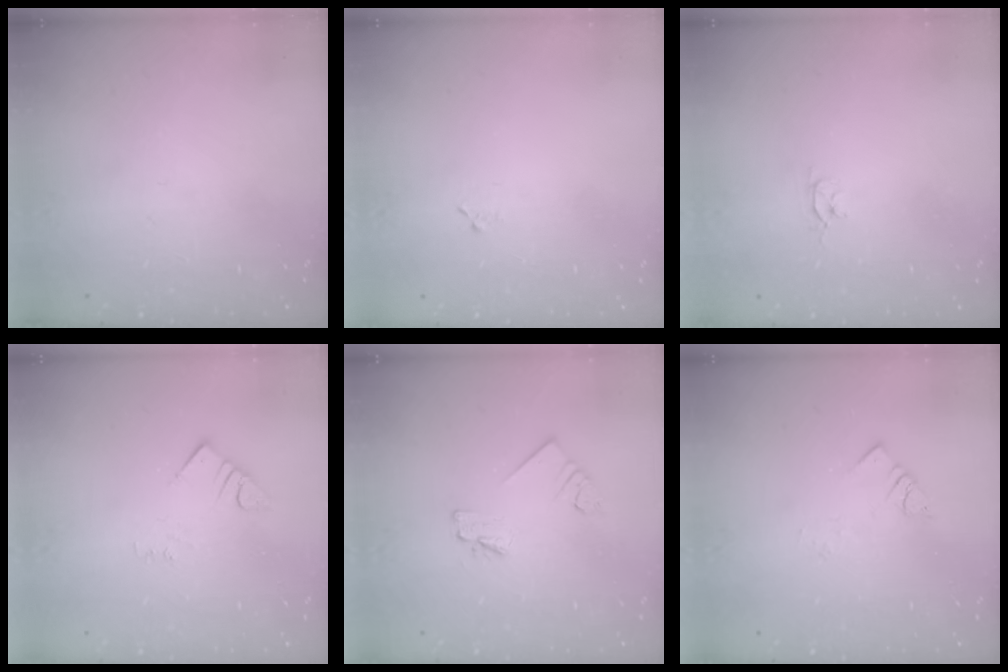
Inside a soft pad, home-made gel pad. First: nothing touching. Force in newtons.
{"total": 3.4, "press": 3.4, "slide": 0.4}
{"total": 2.6, "press": 2.6, "slide": 0.3}
{"total": 2.8, "press": 2.8, "slide": 0.2}
{"total": 2.3, "press": 2.3, "slide": 0.1}
{"total": 2.8, "press": 2.8, "slide": 0.3}